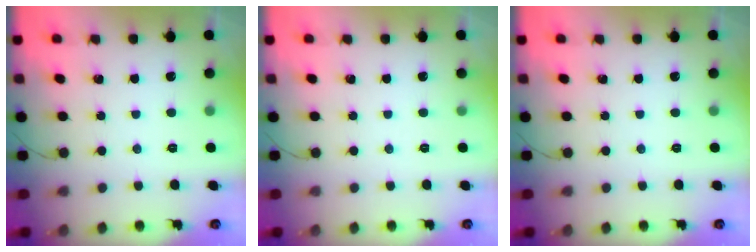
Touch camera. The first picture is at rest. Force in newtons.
{"total": 0.0}
{"total": 0.0}